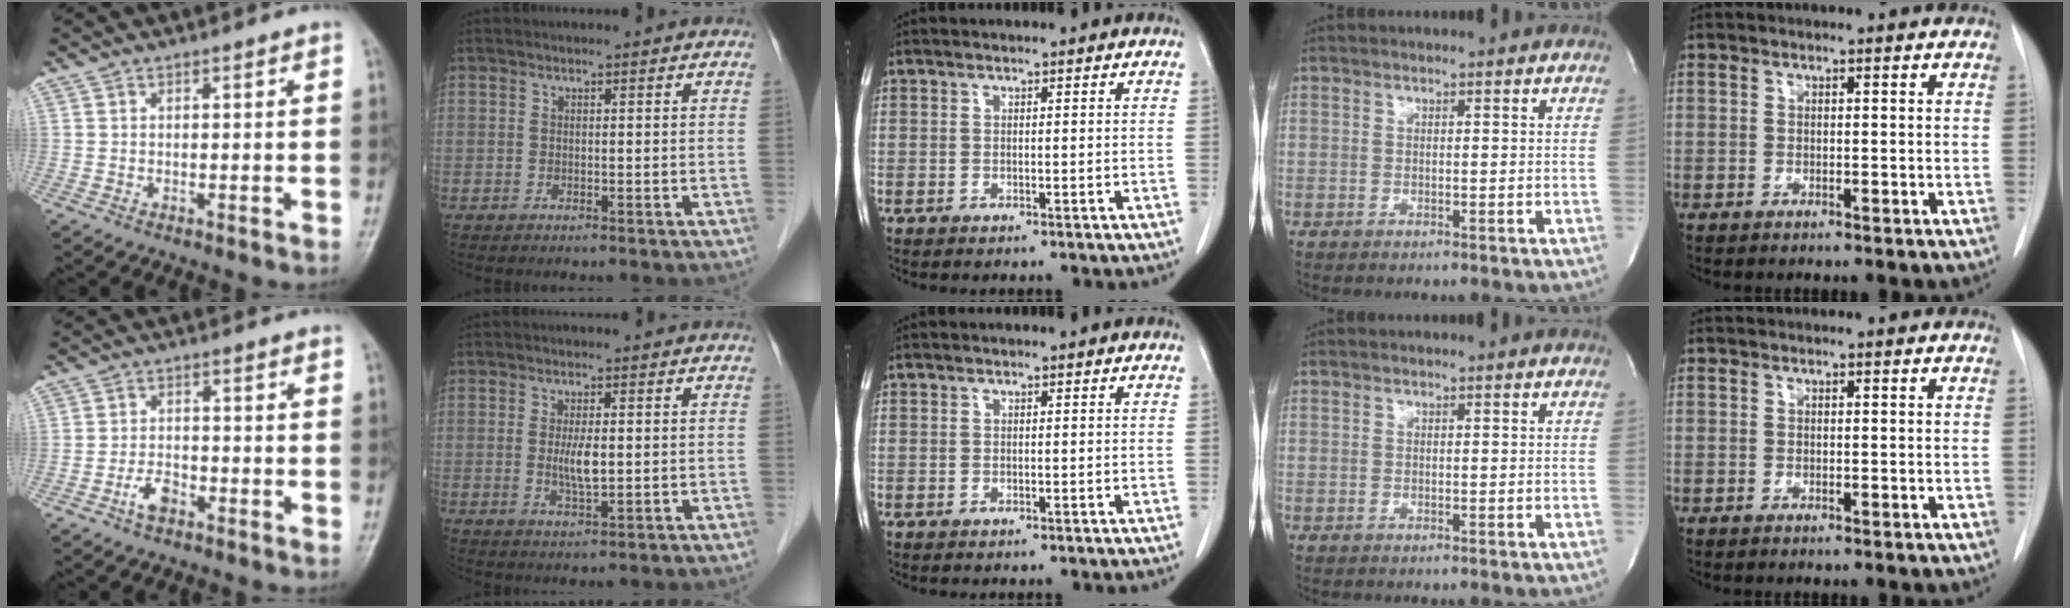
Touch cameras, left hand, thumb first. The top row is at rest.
{"thumb": {"total": 3.8, "force": [-2.3, 2.1, 2.2], "torque": [-0.034, 0.020, -0.043]}, "index": {"total": 3.8, "force": [0.1, 0.8, 3.7], "torque": [-0.071, -0.006, 0.003]}}